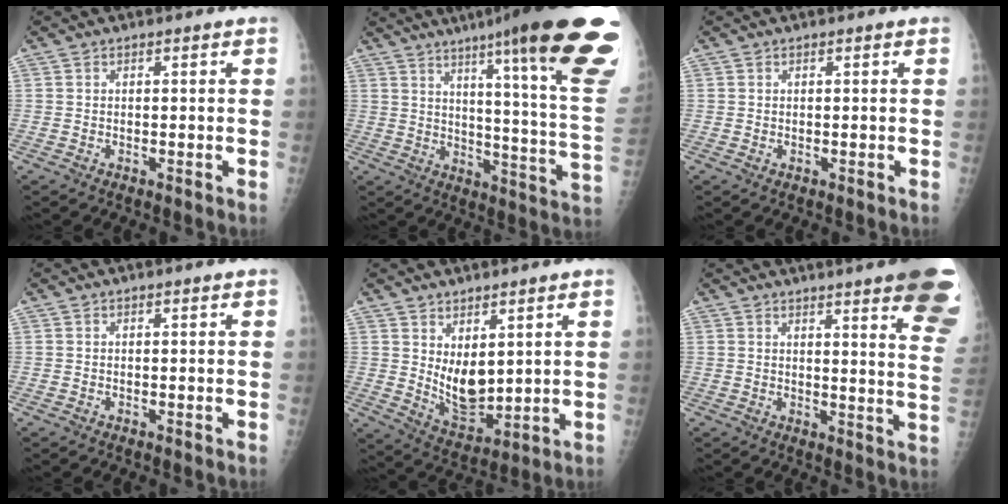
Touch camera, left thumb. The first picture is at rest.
{"total": 30.6, "force": [19.2, 2.6, 23.6], "torque": [-0.250, -0.090, 0.260]}
{"total": 0.8, "force": [0.5, 0.3, 0.6], "torque": [-0.009, -0.002, 0.007]}
{"total": 0.0}
{"total": 9.1, "force": [2.8, 5.0, 7.1], "torque": [-0.094, -0.038, 0.070]}
{"total": 19.9, "force": [13.2, 2.9, 14.6], "torque": [-0.149, -0.057, 0.146]}